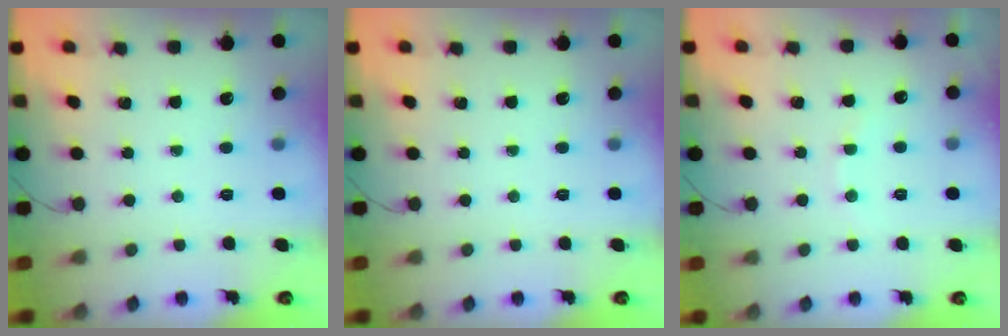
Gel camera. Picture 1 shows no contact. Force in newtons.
{"total": 0.0}
{"total": 5.6, "press": 5.4, "slide": 1.1}